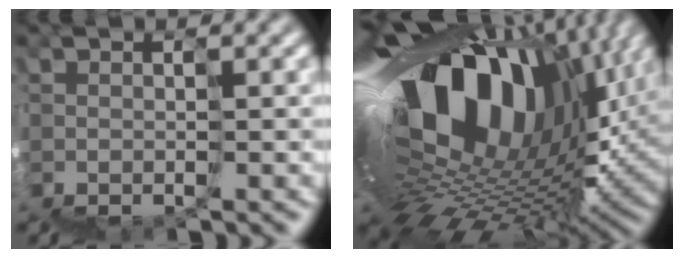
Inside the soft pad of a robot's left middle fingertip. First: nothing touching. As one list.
[{"total": 15.1, "force": [7.4, 9.0, 9.5], "torque": [-0.157, 0.017, 0.129]}]